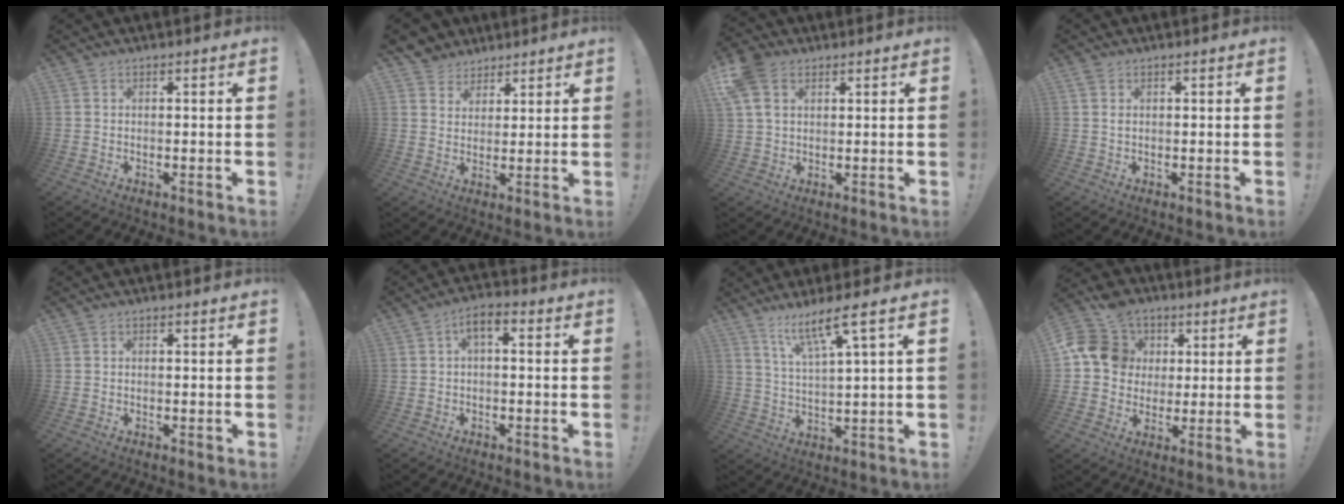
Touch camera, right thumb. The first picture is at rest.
{"total": 5.7, "force": [3.7, 4.3, 0.2], "torque": [-0.007, -0.029, 0.074]}
{"total": 8.6, "force": [3.7, 5.9, 5.1], "torque": [-0.092, -0.004, 0.075]}
{"total": 0.9, "force": [0.4, 0.6, 0.7], "torque": [-0.007, -0.001, 0.005]}
{"total": 0.7, "force": [0.1, 0.4, 0.5], "torque": [-0.004, 0.000, 0.001]}
{"total": 4.1, "force": [0.1, 1.9, 3.7], "torque": [-0.061, 0.002, 0.001]}
{"total": 9.8, "force": [6.4, 0.5, 7.3], "torque": [-0.129, -0.028, 0.104]}
{"total": 16.1, "force": [3.9, 14.0, 7.0], "torque": [-0.110, -0.003, 0.082]}